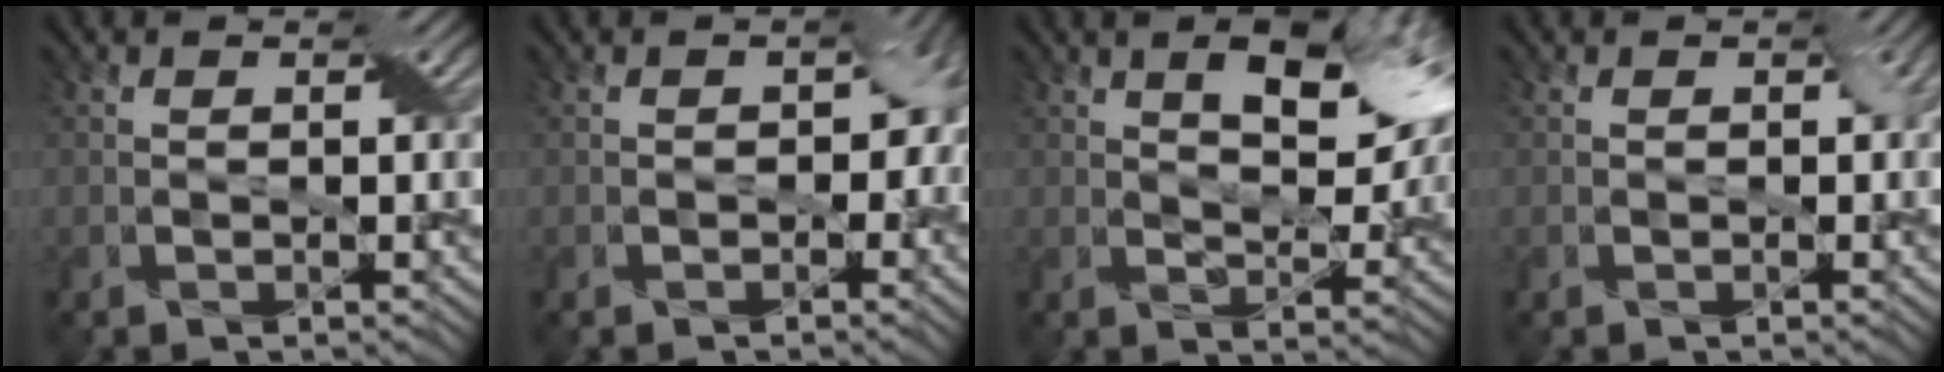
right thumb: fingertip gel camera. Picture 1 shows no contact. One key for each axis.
{"total": 4.3, "fx": -0.6, "fy": 3.3, "fz": 2.7, "tx": -0.024, "ty": -0.015, "tz": -0.006}
{"total": 9.3, "fx": 4.1, "fy": 3.9, "fz": 7.4, "tx": -0.112, "ty": 0.008, "tz": 0.059}
{"total": 0.8, "fx": -0.1, "fy": 0.6, "fz": 0.5, "tx": -0.005, "ty": -0.004, "tz": -0.004}